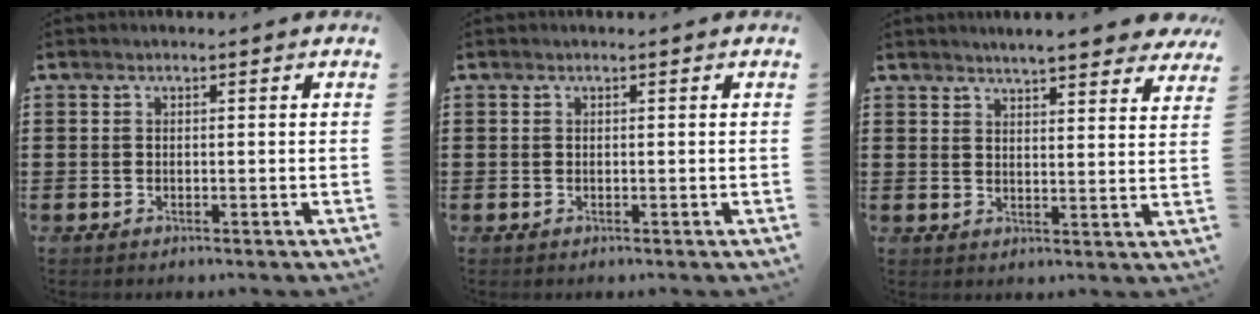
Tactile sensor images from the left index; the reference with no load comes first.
{"total": 0.0}
{"total": 4.7, "force": [4.6, -0.2, 1.3], "torque": [-0.034, -0.022, 0.080]}